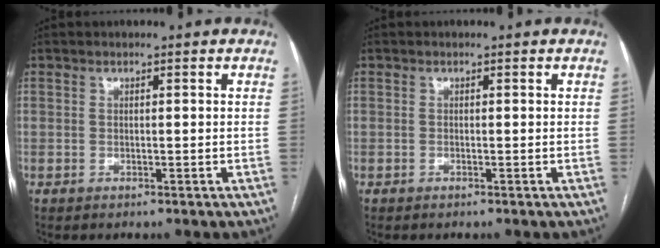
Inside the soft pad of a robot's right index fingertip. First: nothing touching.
{"total": 0.0}